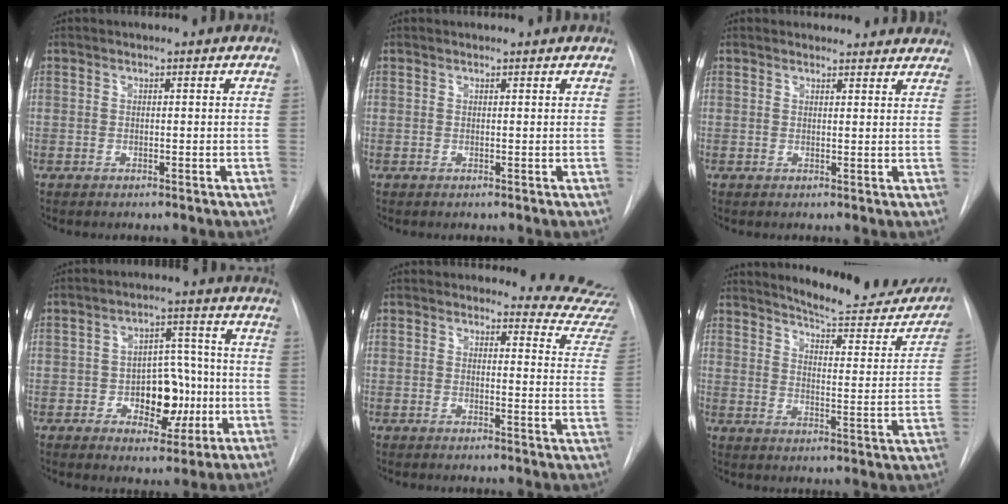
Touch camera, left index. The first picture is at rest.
{"total": 0.0}
{"total": 9.8, "force": [9.3, 2.7, 1.4], "torque": [0.014, 0.001, 0.083]}
{"total": 9.6, "force": [-3.1, 5.4, 7.3], "torque": [-0.098, 0.018, -0.035]}
{"total": 9.5, "force": [9.5, 0.6, -0.7], "torque": [0.040, -0.115, 0.067]}
{"total": 17.7, "force": [16.4, 3.1, 5.8], "torque": [-0.063, -0.070, 0.199]}